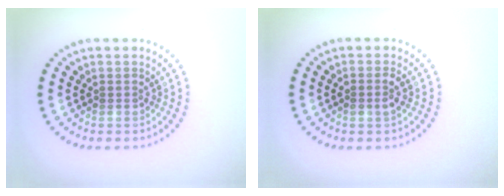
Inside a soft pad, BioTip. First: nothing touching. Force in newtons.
{"total": 1.2, "press": 1.2, "slide": 0.3}